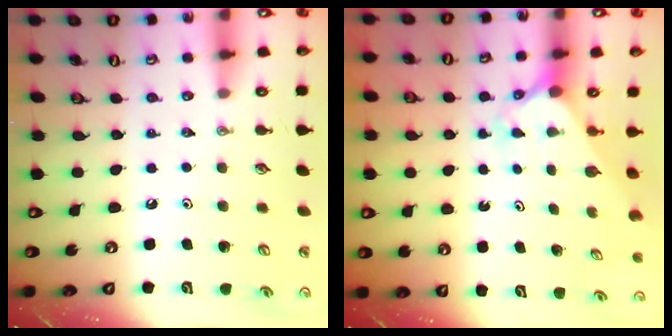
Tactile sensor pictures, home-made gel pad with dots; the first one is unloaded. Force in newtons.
{"total": 2.2, "press": 2.2, "slide": 0.2}